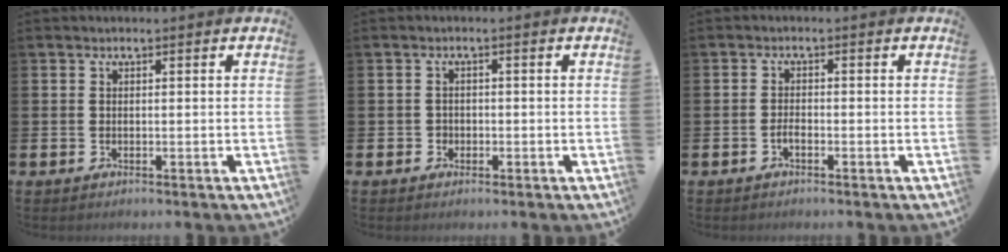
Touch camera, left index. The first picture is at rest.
{"total": 1.3, "force": [-0.5, 1.2, 0.1], "torque": [-0.001, 0.003, -0.014]}
{"total": 1.3, "force": [-0.7, 0.5, 0.9], "torque": [-0.022, 0.002, -0.014]}